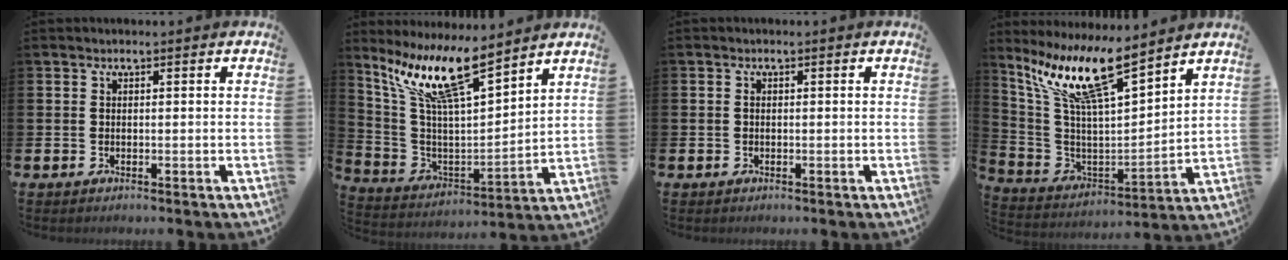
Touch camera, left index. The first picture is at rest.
{"total": 12.3, "force": [9.3, 2.1, 7.7], "torque": [-0.185, -0.044, 0.162]}
{"total": 0.5, "force": [-0.1, 0.5, 0.2], "torque": [0.004, 0.000, -0.005]}
{"total": 12.5, "force": [9.4, 2.1, 8.1], "torque": [-0.192, -0.051, 0.163]}